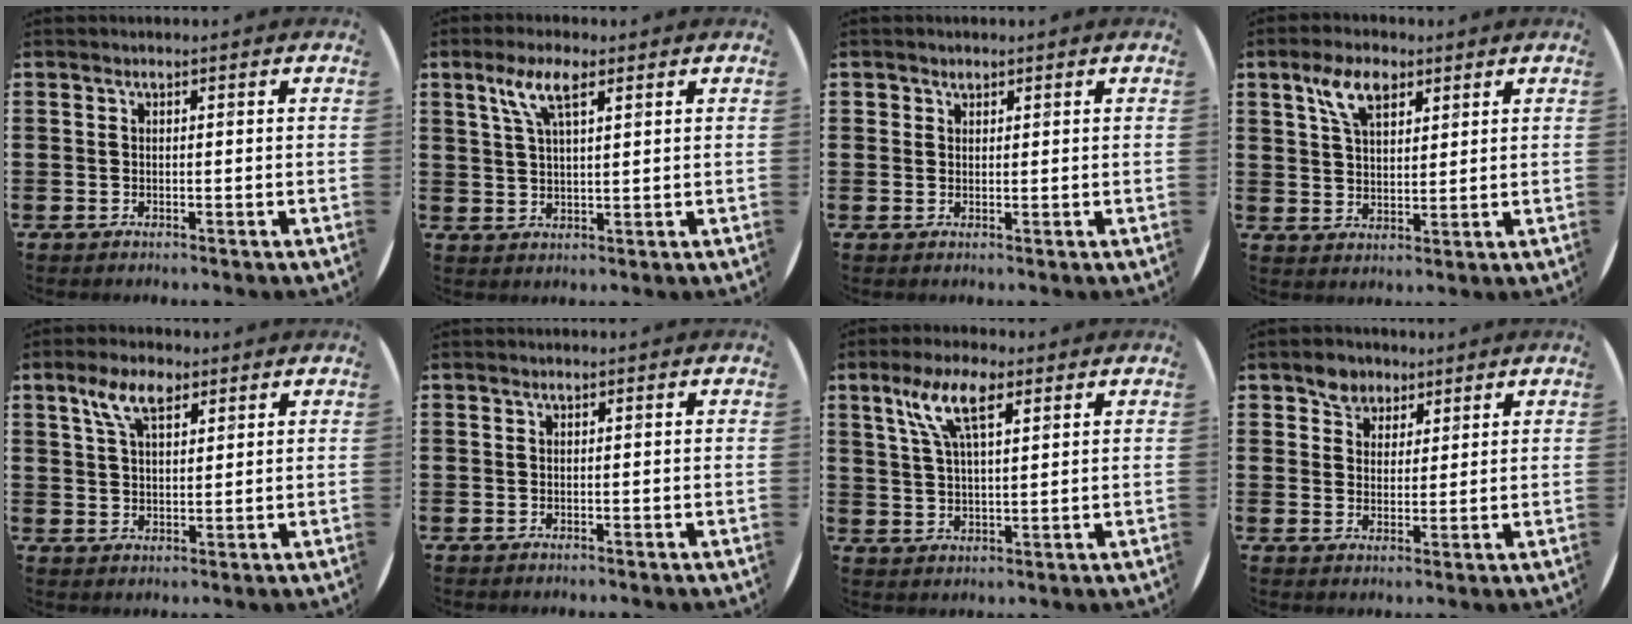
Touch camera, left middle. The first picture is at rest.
{"total": 5.4, "force": [3.1, 1.6, 4.1], "torque": [-0.088, 0.011, 0.053]}
{"total": 1.0, "force": [0.8, 0.6, -0.1], "torque": [0.009, 0.000, 0.015]}
{"total": 6.3, "force": [3.9, 3.2, 3.8], "torque": [-0.078, 0.010, 0.069]}
{"total": 5.9, "force": [3.6, 2.7, 3.8], "torque": [-0.076, 0.008, 0.064]}
{"total": 0.0}
{"total": 7.4, "force": [4.2, 2.6, 5.5], "torque": [-0.122, 0.013, 0.073]}
{"total": 3.7, "force": [2.8, 2.4, 0.1], "torque": [-0.003, 0.006, 0.052]}